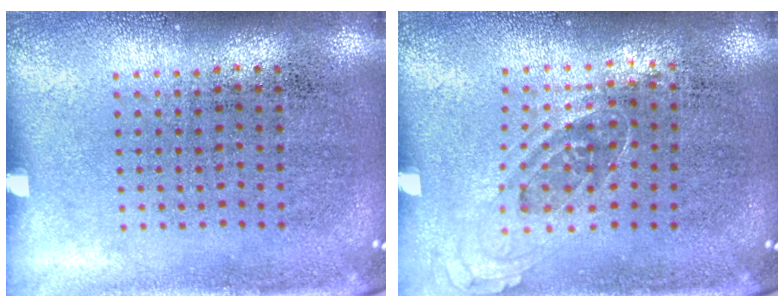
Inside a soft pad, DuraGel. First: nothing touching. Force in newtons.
{"total": 0.8, "press": 0.7, "slide": 0.5}